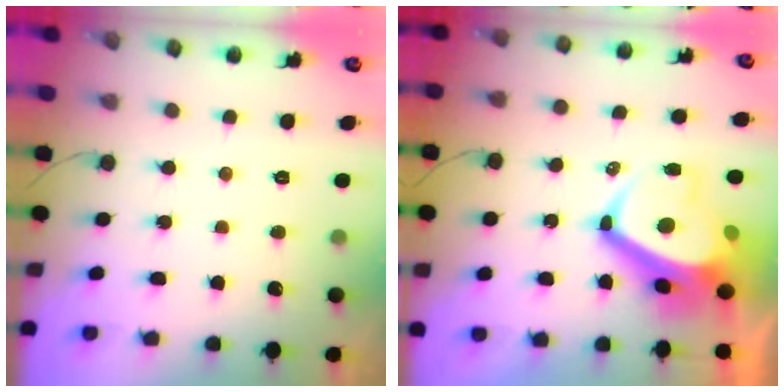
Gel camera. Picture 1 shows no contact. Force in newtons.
{"total": 11.8, "press": 11.7, "slide": 1.7}